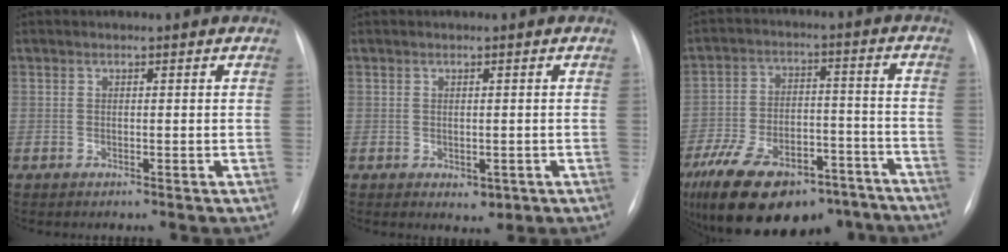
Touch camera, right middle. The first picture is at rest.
{"total": 2.1, "force": [-0.7, 1.4, 1.4], "torque": [-0.012, -0.002, 0.000]}
{"total": 24.6, "force": [-17.5, 11.2, 13.1], "torque": [-0.255, 0.000, -0.264]}